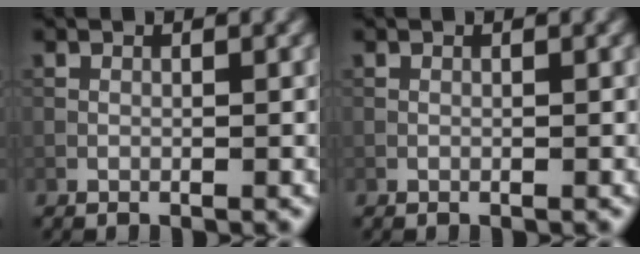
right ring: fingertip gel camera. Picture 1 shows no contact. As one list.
[{"total": 0.0}]